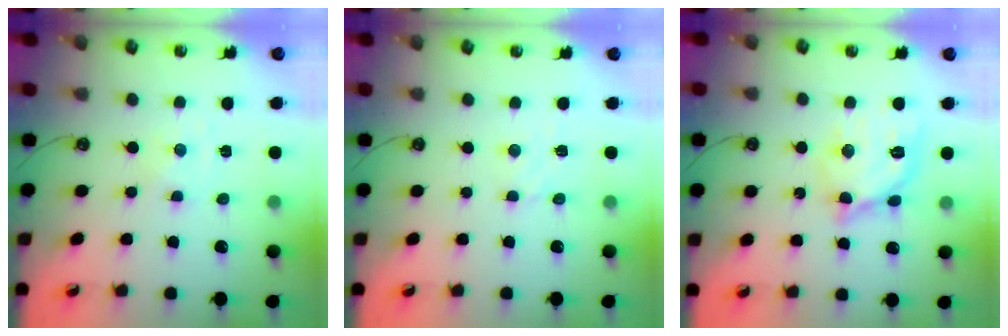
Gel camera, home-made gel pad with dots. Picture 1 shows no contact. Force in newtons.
{"total": 3.6, "press": 3.6, "slide": 0.2}
{"total": 15.3, "press": 15.2, "slide": 1.3}